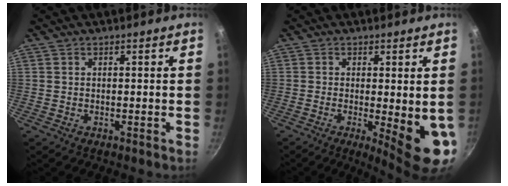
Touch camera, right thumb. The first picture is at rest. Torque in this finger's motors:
{"motor_torque": [-0.07, 1.43, 0.29, -0.09, 0.05]}